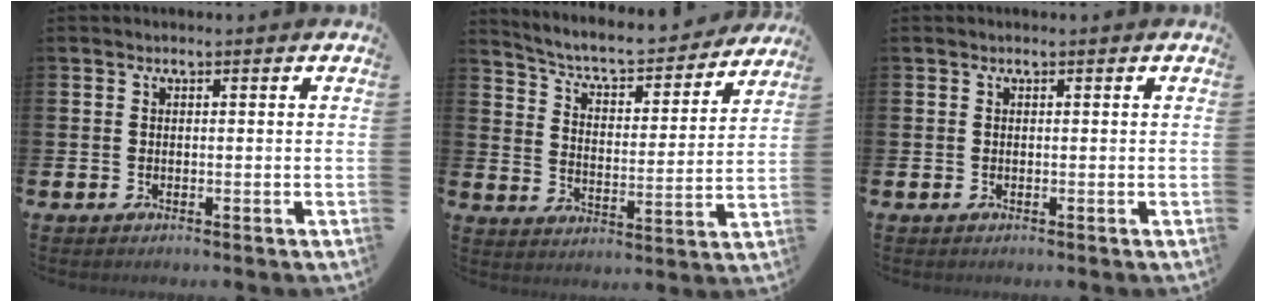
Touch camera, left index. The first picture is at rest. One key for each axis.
{"total": 6.0, "fx": 5.5, "fy": 1.4, "fz": 2.0, "tx": -0.066, "ty": -0.045, "tz": 0.087}
{"total": 0.0}